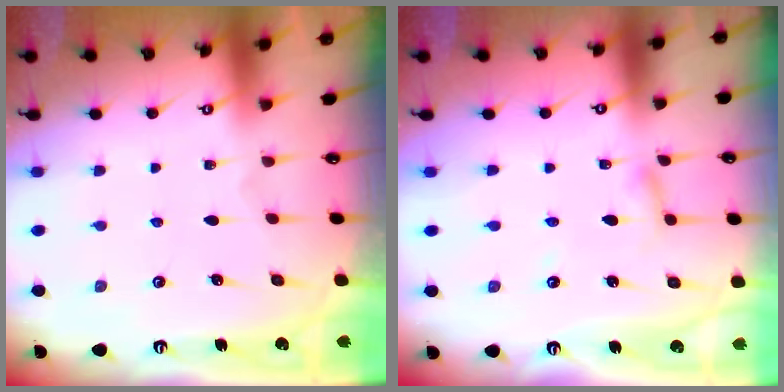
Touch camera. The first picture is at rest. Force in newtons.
{"total": 2.7, "press": 2.7, "slide": 0.2}